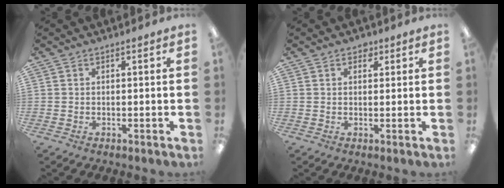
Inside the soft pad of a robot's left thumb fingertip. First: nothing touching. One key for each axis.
{"total": 2.1, "fx": 1.2, "fy": 1.4, "fz": 1.1, "tx": -0.006, "ty": -0.003, "tz": 0.018}